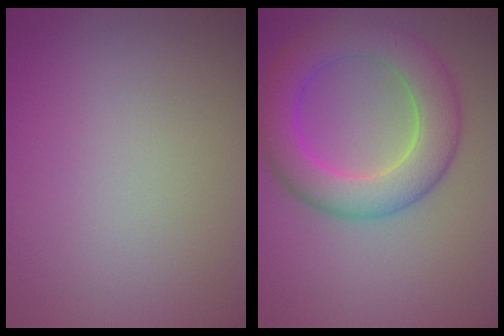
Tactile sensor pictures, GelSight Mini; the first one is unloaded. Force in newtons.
{"total": 6.9, "press": 6.9, "slide": 0.3}